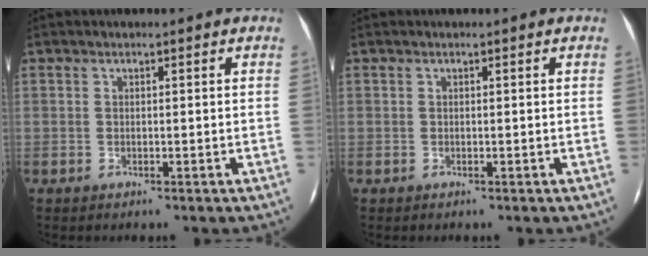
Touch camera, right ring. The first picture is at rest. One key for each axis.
{"total": 0.0}